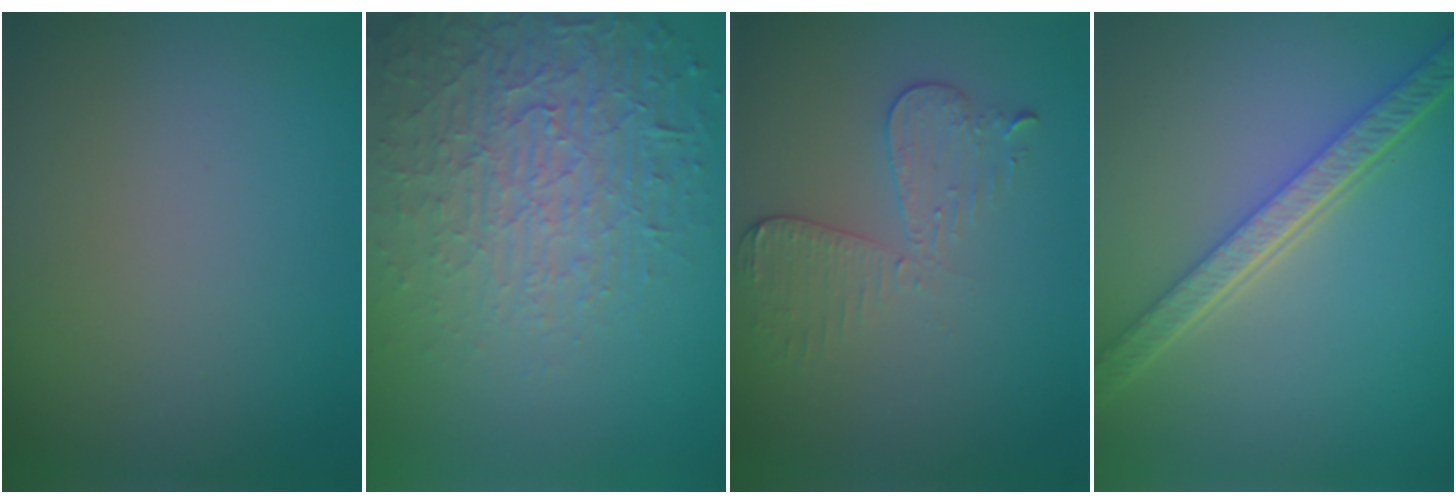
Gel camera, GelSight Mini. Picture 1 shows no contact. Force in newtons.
{"total": 6.5, "press": 5.1, "slide": 4.1}
{"total": 3.0, "press": 2.7, "slide": 1.2}
{"total": 5.4, "press": 4.2, "slide": 3.4}